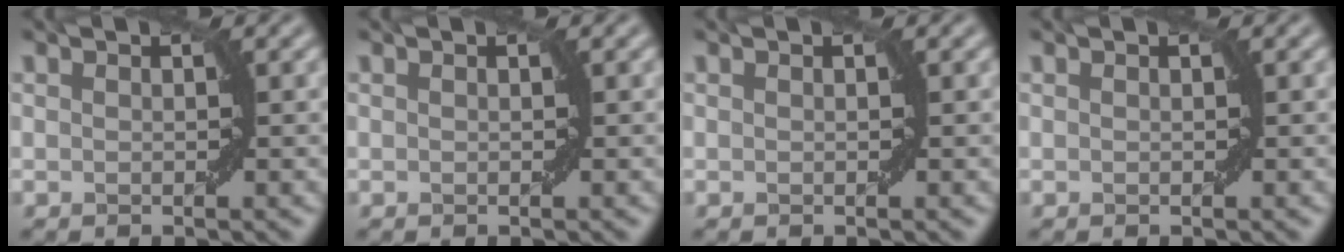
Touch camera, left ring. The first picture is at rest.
{"total": 0.0}
{"total": 0.0}
{"total": 0.0}